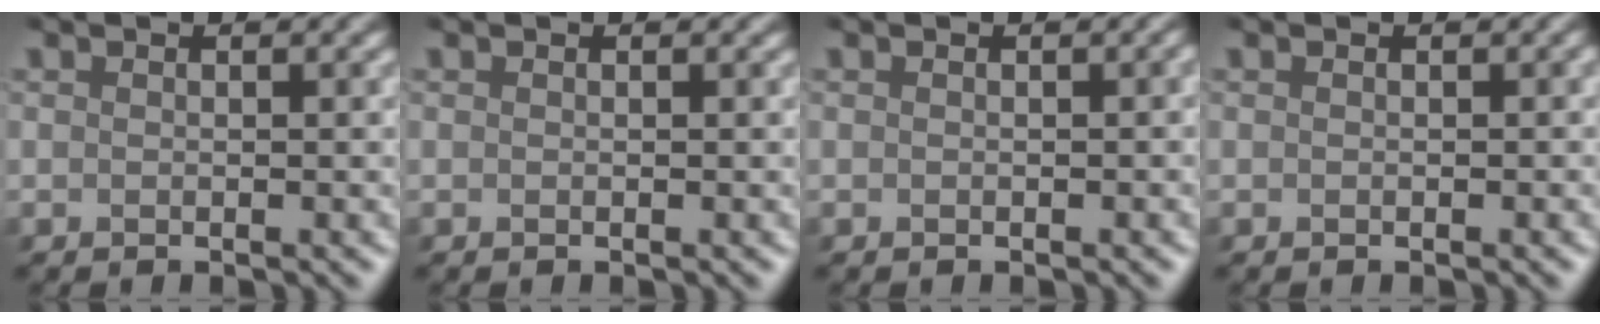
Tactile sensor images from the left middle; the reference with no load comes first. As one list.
[{"total": 0.0}, {"total": 0.8, "force": [-0.2, 0.3, 0.6], "torque": [-0.004, 0.006, -0.006]}, {"total": 0.0}]